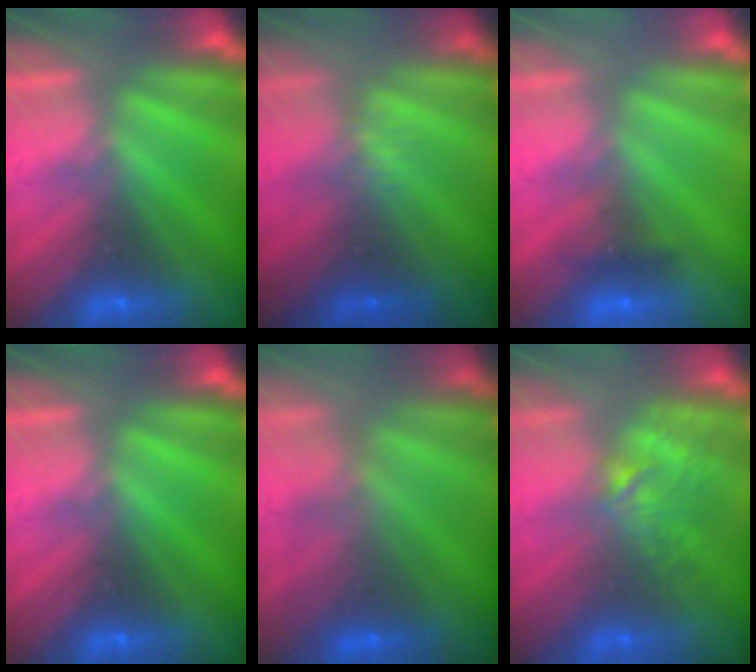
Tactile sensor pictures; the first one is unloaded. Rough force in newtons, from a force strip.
{"total": 2.3}
{"total": 2.4}
{"total": 0.0}
{"total": 3.7}
{"total": 2.7}